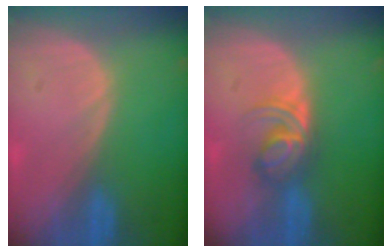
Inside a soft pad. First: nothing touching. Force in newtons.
{"total": 5.9, "press": 5.0, "slide": 3.1}